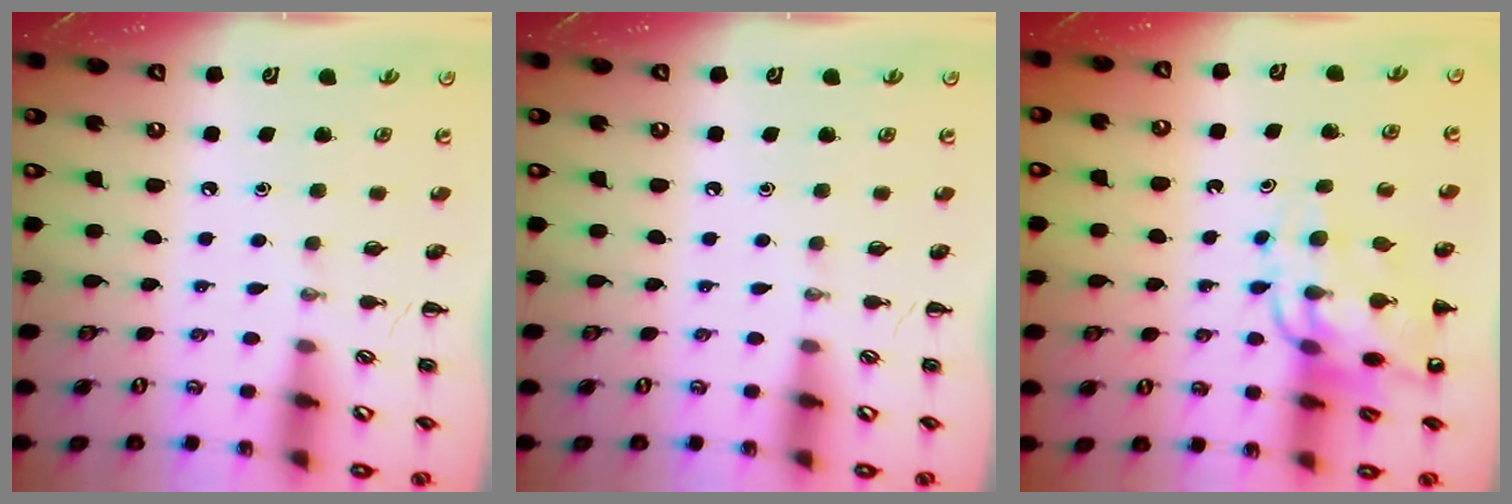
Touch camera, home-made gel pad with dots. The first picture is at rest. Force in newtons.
{"total": 0.0}
{"total": 12.6, "press": 12.1, "slide": 3.4}